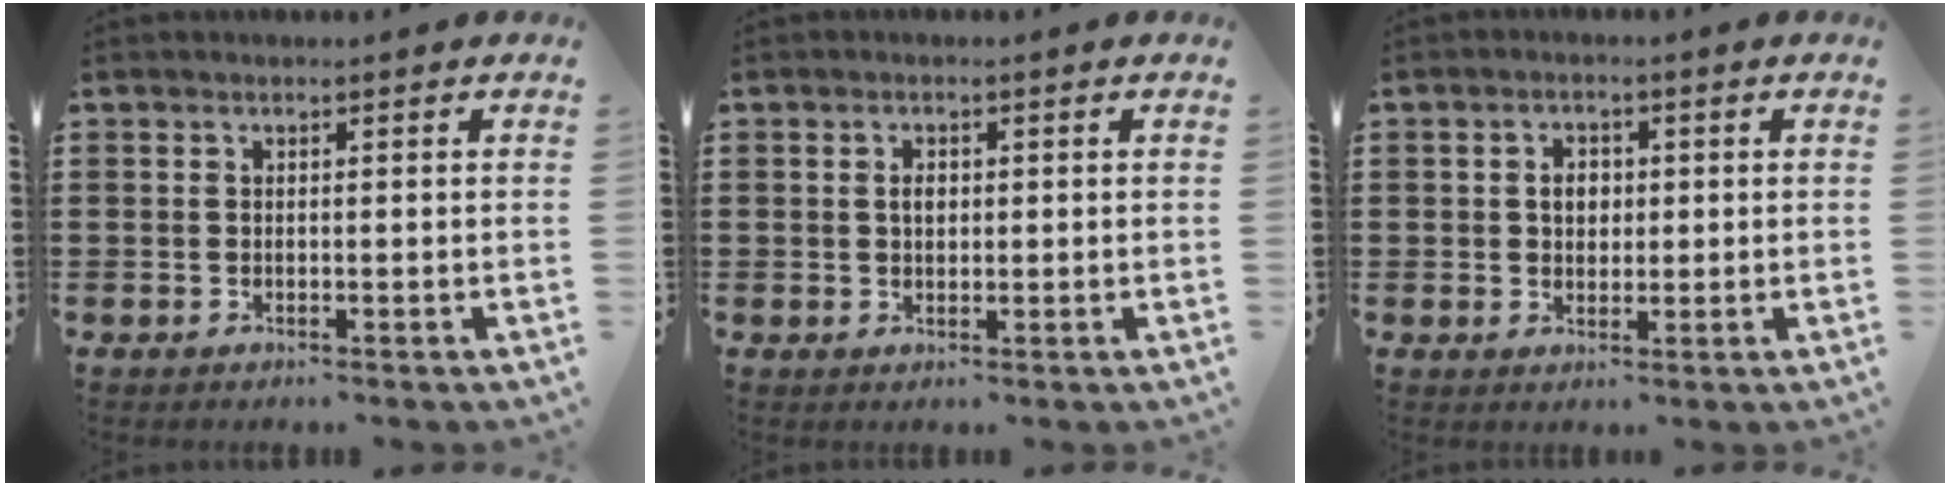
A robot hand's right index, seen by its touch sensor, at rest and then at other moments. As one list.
[{"total": 1.8, "force": [0.3, 1.0, 1.5], "torque": [-0.031, 0.007, 0.004]}, {"total": 2.7, "force": [0.3, 2.0, 1.8], "torque": [-0.034, 0.005, 0.001]}]